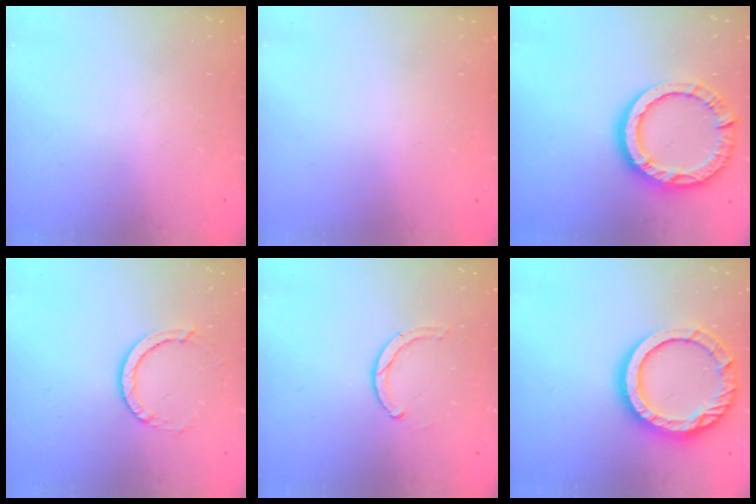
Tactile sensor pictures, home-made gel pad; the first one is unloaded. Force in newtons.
{"total": 2.4, "press": 2.4, "slide": 0.2}
{"total": 14.8, "press": 14.7, "slide": 1.6}
{"total": 7.0, "press": 6.9, "slide": 0.9}
{"total": 3.0, "press": 2.9, "slide": 0.5}
{"total": 17.4, "press": 17.3, "slide": 1.8}